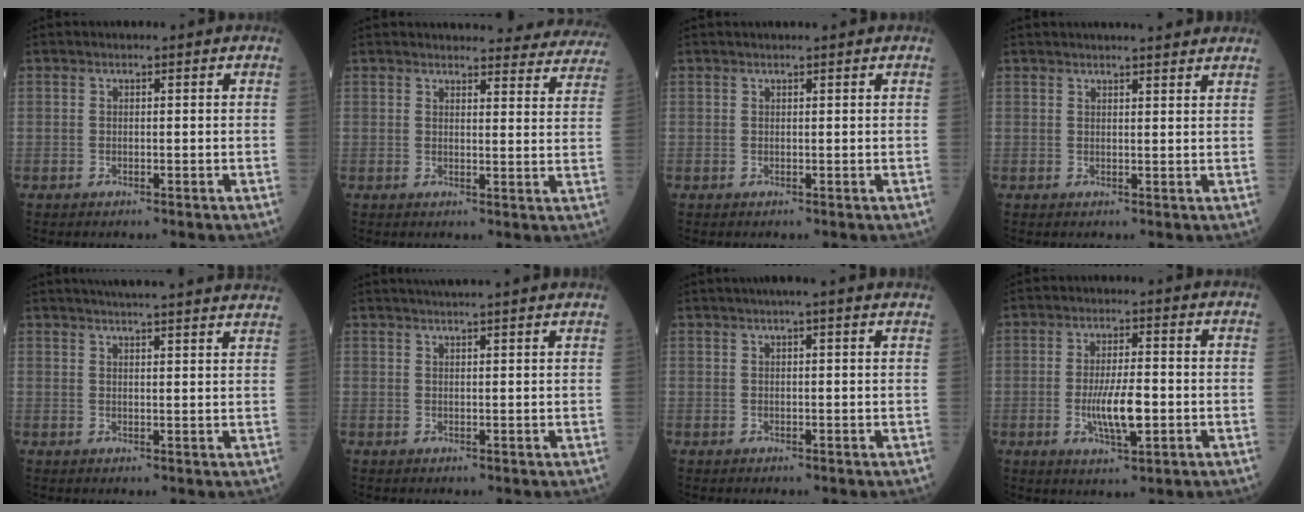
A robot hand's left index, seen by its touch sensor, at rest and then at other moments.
{"total": 20.2, "force": [19.2, 4.6, 4.0], "torque": [-0.029, -0.043, 0.202]}
{"total": 2.0, "force": [1.8, 0.0, 0.7], "torque": [-0.007, 0.022, 0.027]}
{"total": 7.5, "force": [6.8, 0.7, 3.0], "torque": [-0.039, 0.020, 0.078]}
{"total": 20.2, "force": [18.8, 0.4, 7.5], "torque": [-0.106, -0.001, 0.228]}
{"total": 8.5, "force": [7.6, -0.5, 3.9], "torque": [-0.056, 0.029, 0.089]}
{"total": 6.1, "force": [4.9, -0.1, 3.5], "torque": [-0.050, 0.026, 0.058]}
{"total": 6.8, "force": [-1.4, 1.5, 6.5], "torque": [-0.127, -0.009, -0.023]}